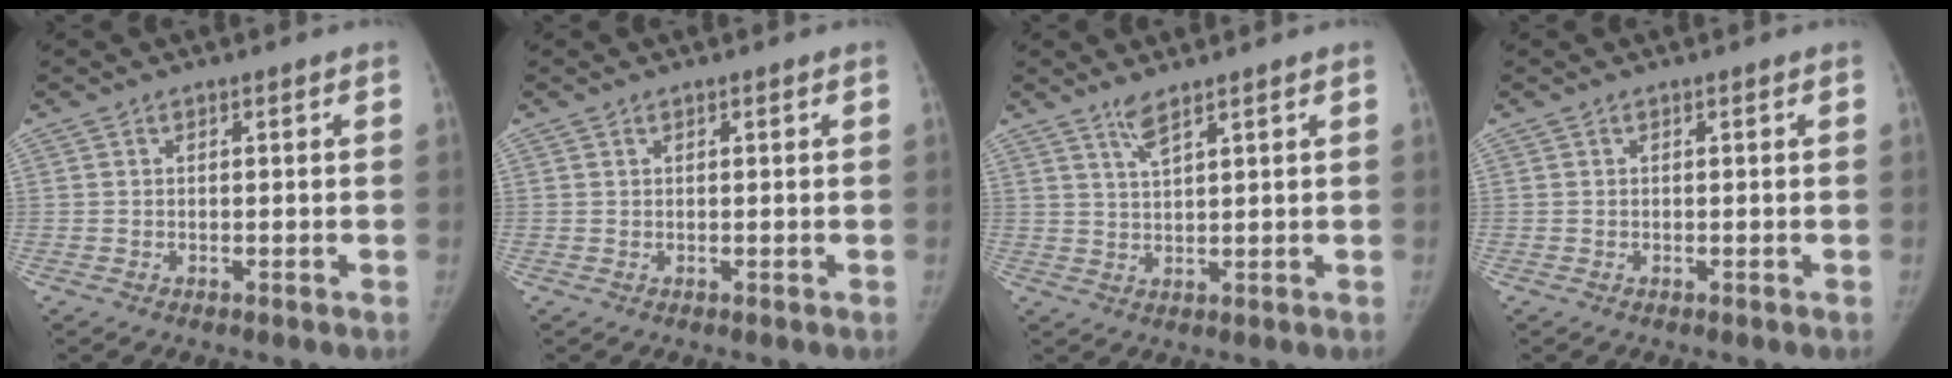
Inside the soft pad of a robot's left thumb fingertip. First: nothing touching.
{"total": 0.0}
{"total": 2.6, "force": [2.1, 0.1, 1.7], "torque": [-0.034, -0.016, 0.045]}
{"total": 0.0}